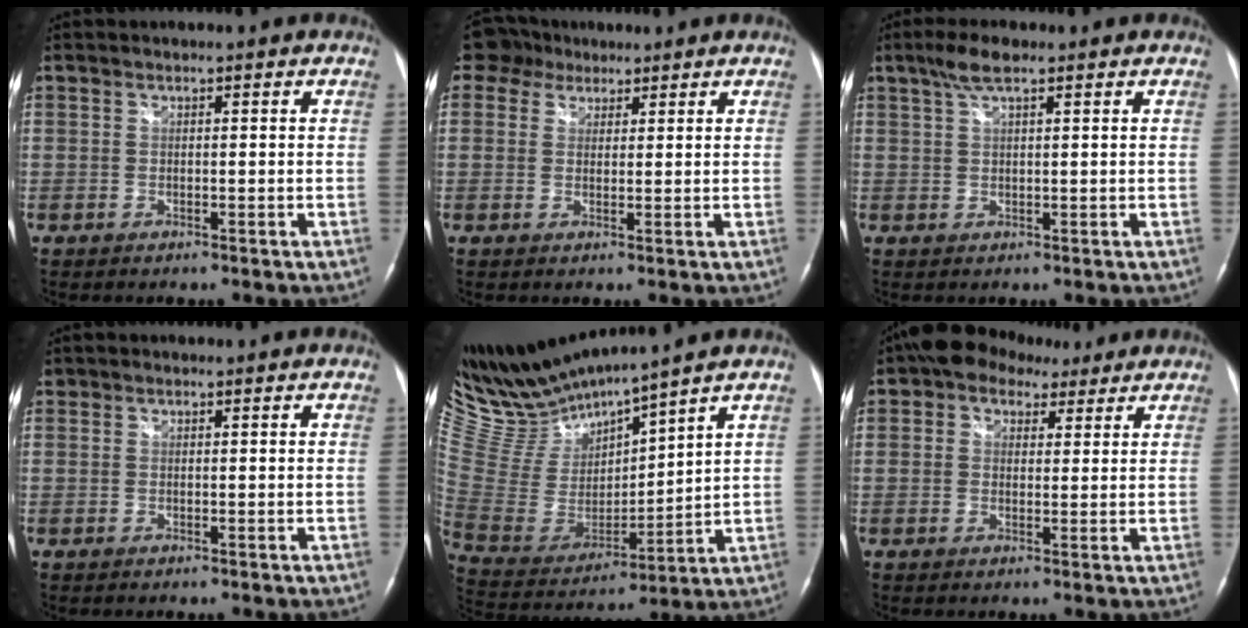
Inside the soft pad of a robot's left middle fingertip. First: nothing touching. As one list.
[{"total": 5.4, "force": [3.6, 3.8, 1.2], "torque": [-0.028, 0.030, 0.068]}, {"total": 4.0, "force": [2.6, 0.8, 2.9], "torque": [-0.062, 0.012, 0.052]}, {"total": 0.7, "force": [0.5, 0.5, 0.1], "torque": [0.000, 0.002, 0.007]}, {"total": 14.0, "force": [13.4, -0.3, 4.1], "torque": [-0.102, -0.011, 0.284]}, {"total": 7.0, "force": [4.5, 4.6, 3.0], "torque": [-0.046, 0.031, 0.072]}]